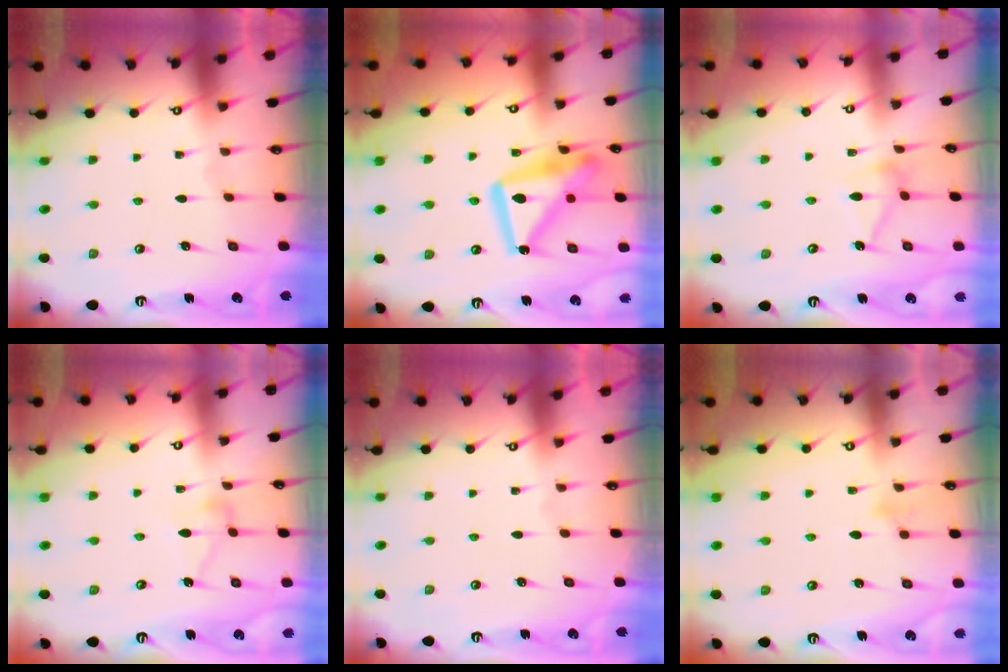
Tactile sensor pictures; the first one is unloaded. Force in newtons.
{"total": 18.2, "press": 18.1, "slide": 1.6}
{"total": 11.2, "press": 11.2, "slide": 0.4}
{"total": 5.7, "press": 5.7, "slide": 0.2}
{"total": 0.0}
{"total": 7.7, "press": 7.4, "slide": 2.1}